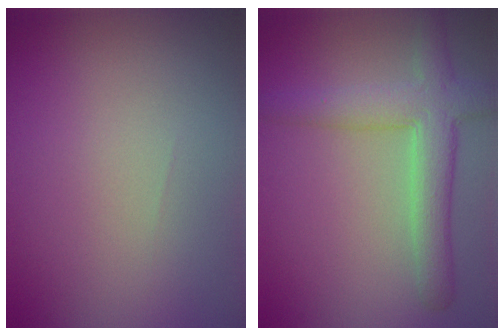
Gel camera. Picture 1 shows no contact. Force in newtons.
{"total": 5.0, "press": 4.9, "slide": 0.3}